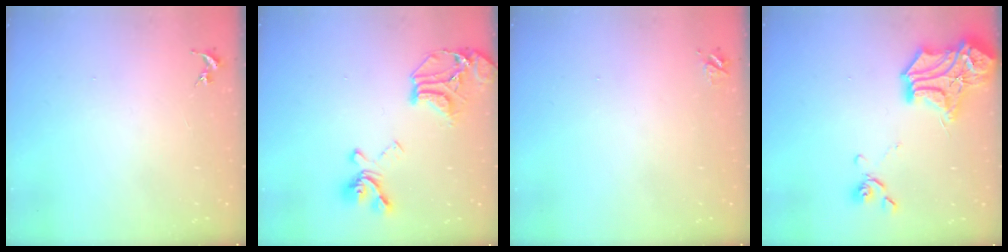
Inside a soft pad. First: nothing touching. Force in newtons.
{"total": 19.6, "press": 19.5, "slide": 2.1}
{"total": 3.7, "press": 3.6, "slide": 0.5}
{"total": 19.5, "press": 19.4, "slide": 2.1}